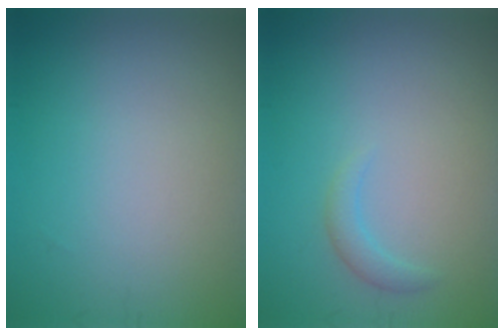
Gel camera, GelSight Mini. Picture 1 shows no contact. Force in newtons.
{"total": 1.3, "press": 1.3, "slide": 0.1}